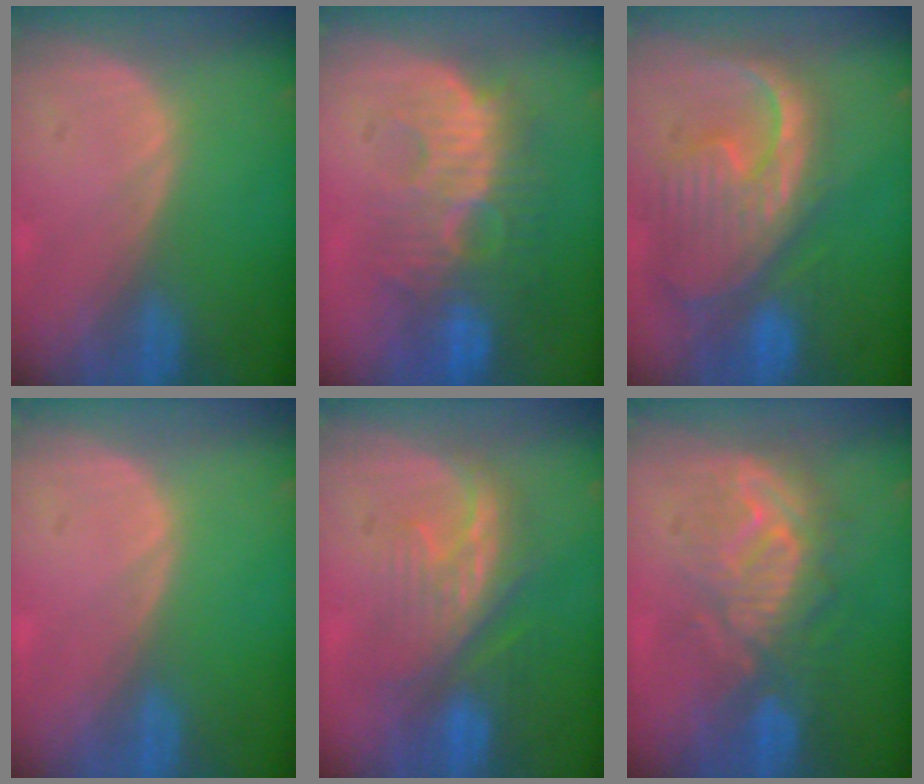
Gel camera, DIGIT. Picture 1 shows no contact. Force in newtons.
{"total": 10.2, "press": 9.7, "slide": 3.0}
{"total": 12.7, "press": 10.9, "slide": 6.5}
{"total": 0.0}
{"total": 8.4, "press": 8.1, "slide": 2.1}
{"total": 9.0, "press": 8.9, "slide": 1.0}